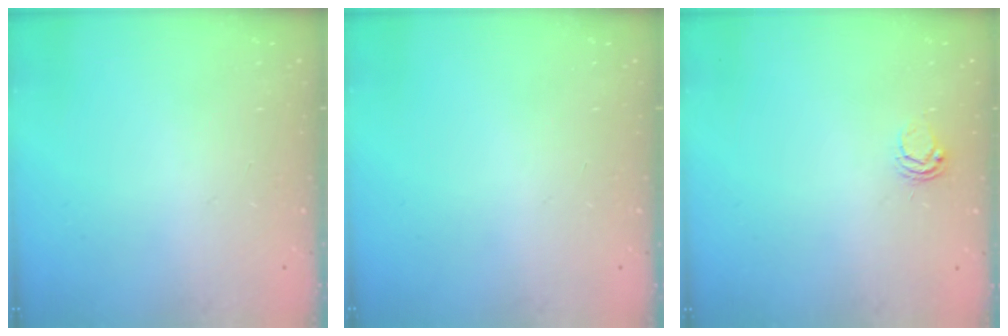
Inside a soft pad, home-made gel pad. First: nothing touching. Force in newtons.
{"total": 0.0}
{"total": 5.5, "press": 5.5, "slide": 0.6}